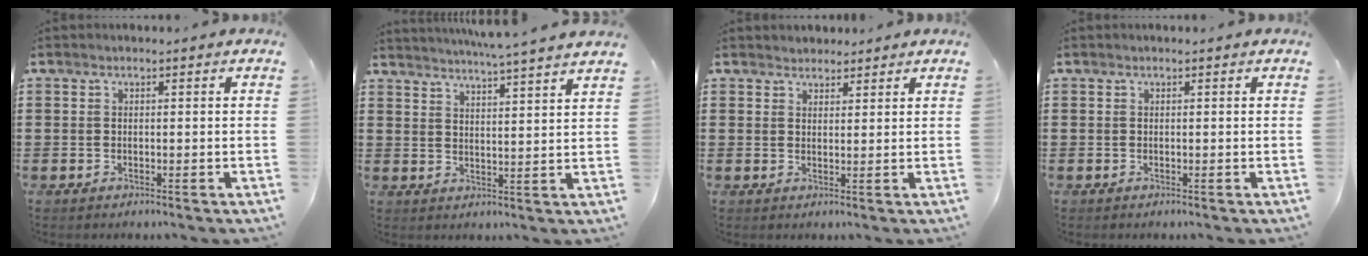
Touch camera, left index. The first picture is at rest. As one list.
[{"total": 4.3, "force": [4.1, -1.1, 0.8], "torque": [-0.033, -0.025, 0.069]}, {"total": 2.0, "force": [1.9, 0.7, -0.3], "torque": [-0.001, 0.003, 0.038]}, {"total": 0.0}]